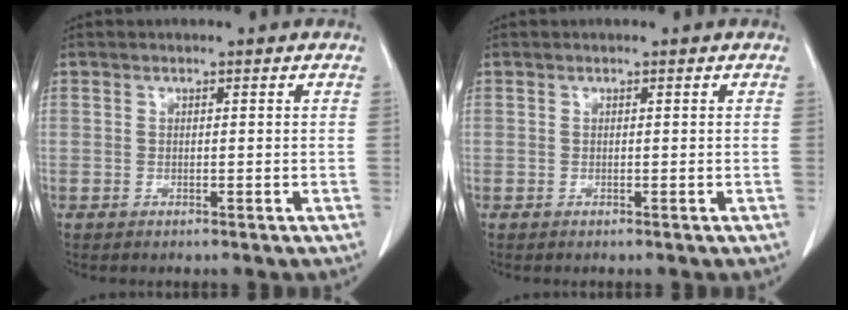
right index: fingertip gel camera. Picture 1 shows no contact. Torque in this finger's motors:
{"motor_torque": [0.04, -0.01, -0.01, 0.01]}